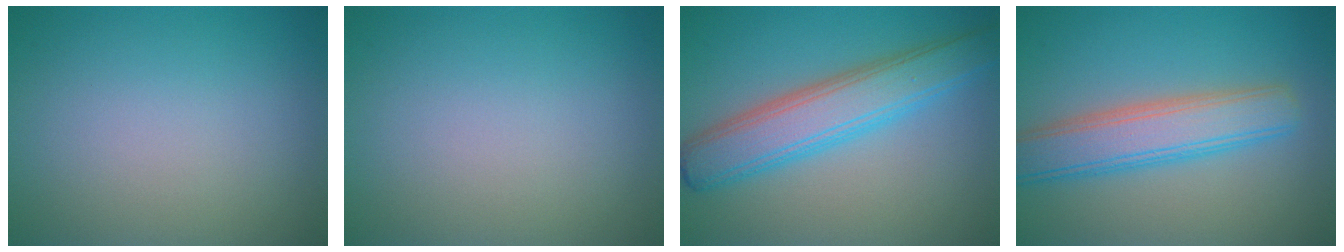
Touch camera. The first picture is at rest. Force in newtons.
{"total": 0.0}
{"total": 6.3, "press": 6.3, "slide": 0.1}
{"total": 5.6, "press": 5.6, "slide": 0.2}